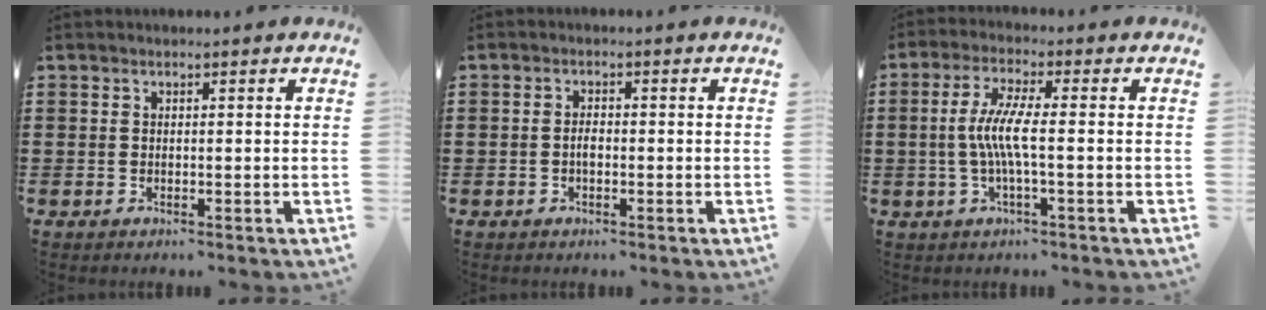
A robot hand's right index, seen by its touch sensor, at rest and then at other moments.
{"total": 1.6, "force": [-0.4, 0.8, 1.3], "torque": [-0.026, 0.000, -0.008]}
{"total": 6.0, "force": [-0.8, 0.5, 5.9], "torque": [-0.128, -0.010, -0.024]}